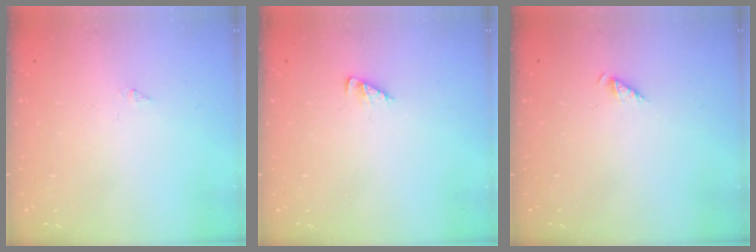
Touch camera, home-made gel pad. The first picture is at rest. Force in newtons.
{"total": 2.1, "press": 2.1, "slide": 0.3}
{"total": 2.1, "press": 2.1, "slide": 0.4}